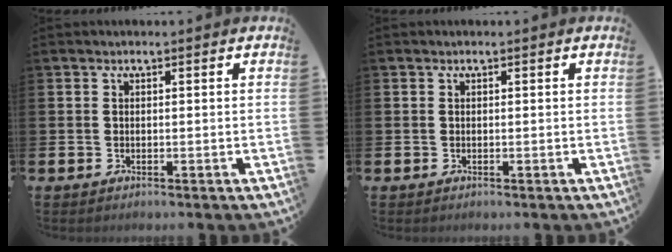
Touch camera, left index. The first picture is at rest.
{"total": 0.0}